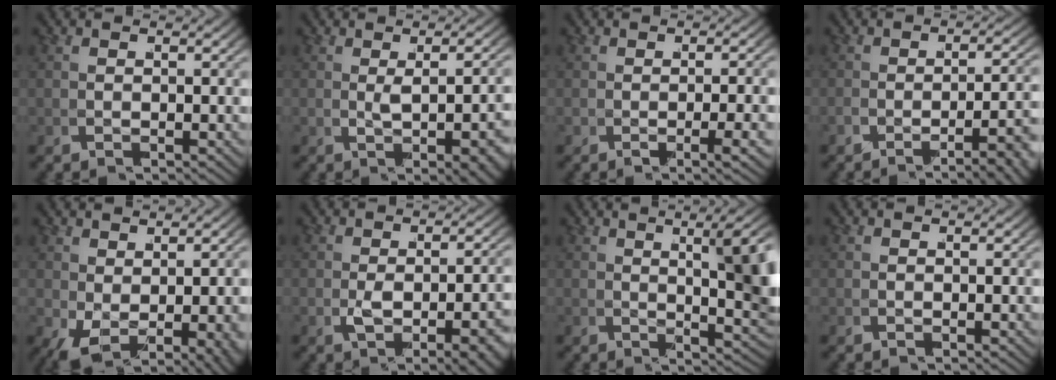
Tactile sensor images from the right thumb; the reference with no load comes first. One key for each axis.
{"total": 4.2, "fx": -0.1, "fy": 1.0, "fz": 4.1, "tx": -0.048, "ty": 0.007, "tz": 0.002}
{"total": 2.0, "fx": -0.6, "fy": -0.2, "fz": 1.9, "tx": -0.017, "ty": 0.011, "tz": -0.012}
{"total": 4.8, "fx": -3.4, "fy": 0.5, "fz": 3.4, "tx": -0.038, "ty": 0.008, "tz": -0.057}
{"total": 3.8, "fx": -0.7, "fy": 1.7, "fz": 3.4, "tx": -0.045, "ty": -0.023, "tz": 0.010}
{"total": 4.1, "fx": -1.7, "fy": 1.0, "fz": 3.5, "tx": -0.049, "ty": 0.006, "tz": -0.026}
{"total": 9.3, "fx": 1.7, "fy": 3.8, "fz": 8.3, "tx": -0.082, "ty": 0.009, "tz": 0.026}
{"total": 0.0}